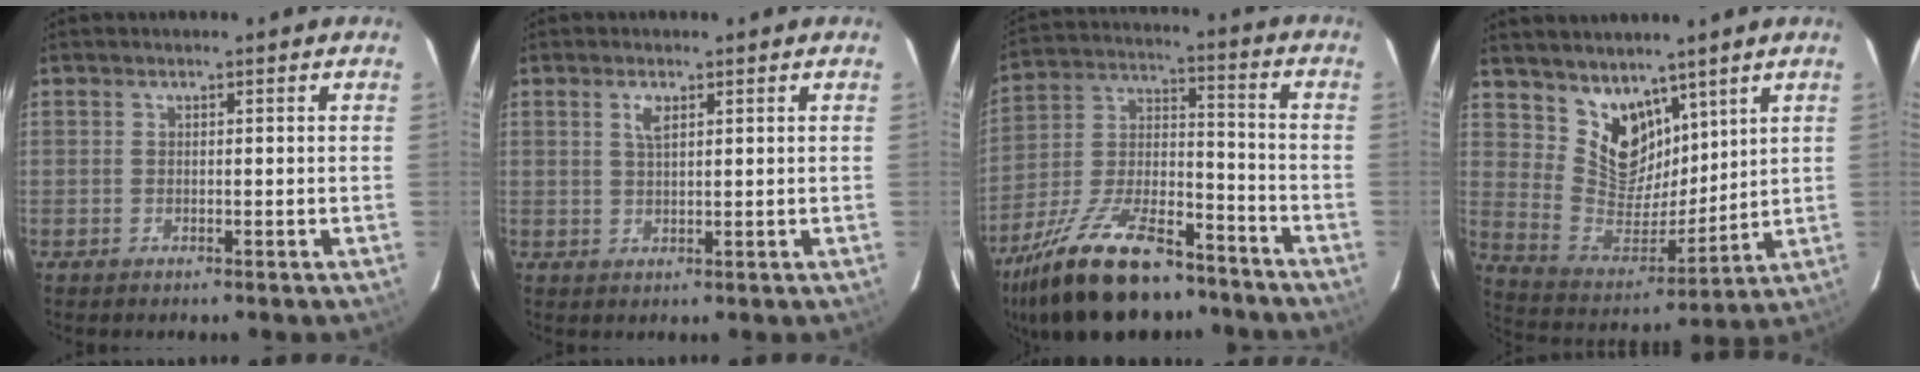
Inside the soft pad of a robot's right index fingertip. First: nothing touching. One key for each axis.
{"total": 2.3, "fx": 1.1, "fy": 0.9, "fz": 1.8, "tx": -0.035, "ty": 0.002, "tz": 0.021}
{"total": 23.9, "fx": -17.5, "fy": 9.3, "fz": 13.3, "tx": -0.263, "ty": -0.002, "tz": -0.282}
{"total": 12.2, "fx": 8.3, "fy": 7.6, "fz": 4.9, "tx": -0.091, "ty": -0.004, "tz": 0.172}